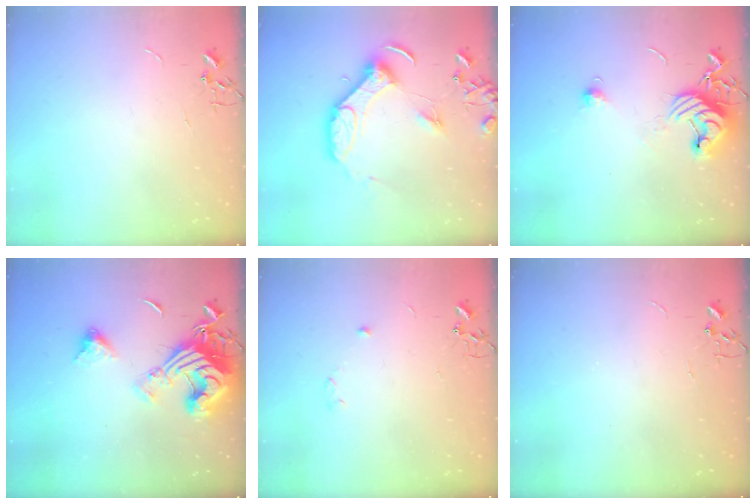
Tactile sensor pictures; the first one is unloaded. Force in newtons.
{"total": 13.0, "press": 12.8, "slide": 1.9}
{"total": 11.4, "press": 11.3, "slide": 1.1}
{"total": 18.5, "press": 18.3, "slide": 2.2}
{"total": 3.6, "press": 3.2, "slide": 1.7}
{"total": 0.0}